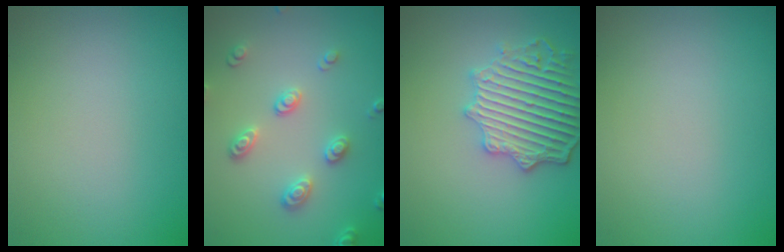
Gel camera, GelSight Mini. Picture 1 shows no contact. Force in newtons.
{"total": 3.1, "press": 2.7, "slide": 1.4}
{"total": 5.1, "press": 4.6, "slide": 2.3}
{"total": 0.0}